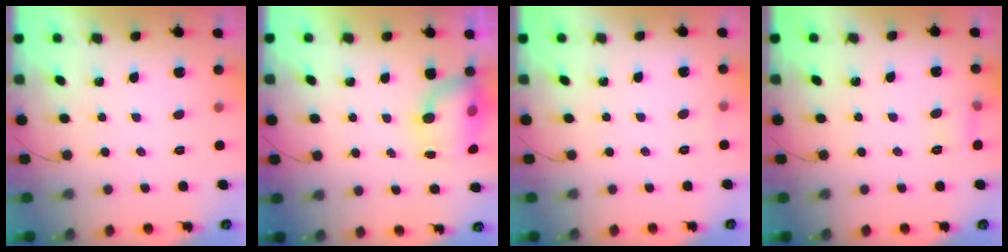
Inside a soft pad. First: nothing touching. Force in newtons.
{"total": 7.1, "press": 6.9, "slide": 1.6}
{"total": 6.6, "press": 1.7, "slide": 6.4}
{"total": 4.3, "press": 4.0, "slide": 1.4}